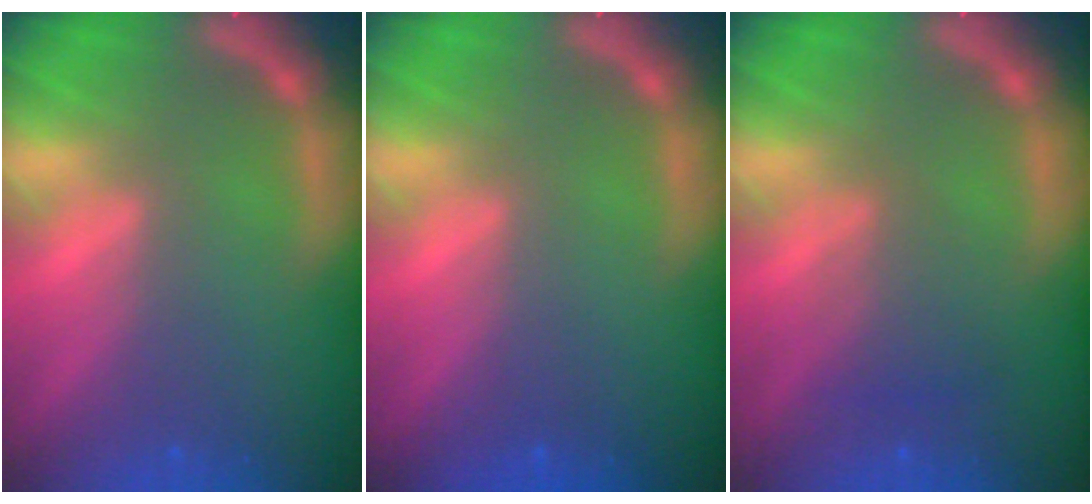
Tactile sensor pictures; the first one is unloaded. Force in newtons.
{"total": 0.0}
{"total": 2.5}